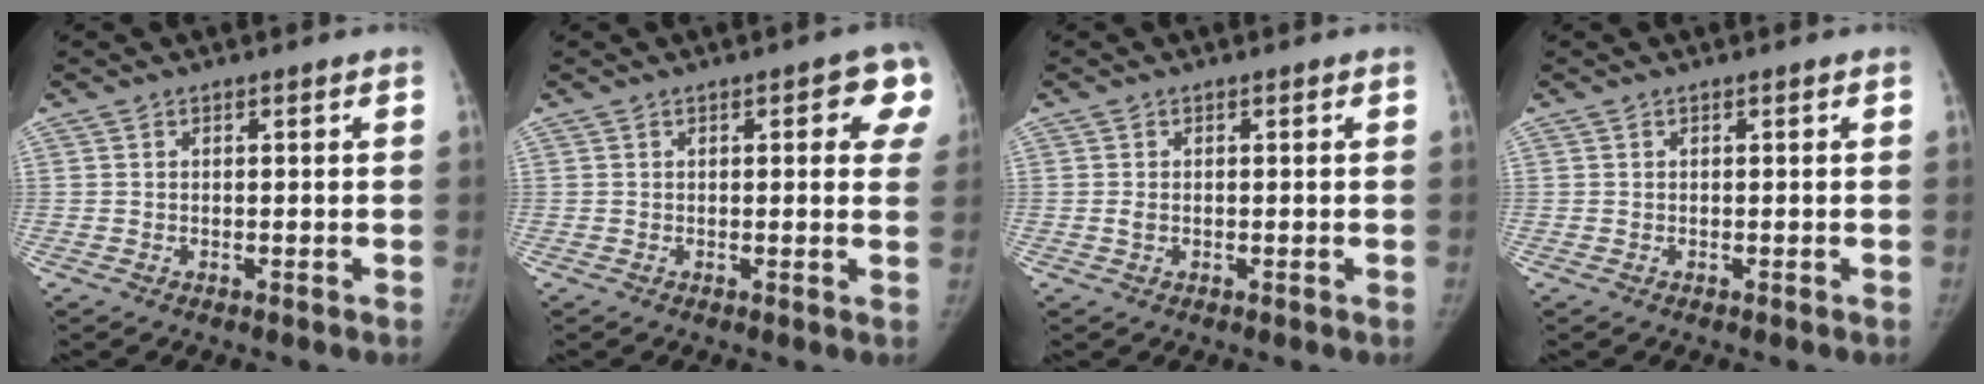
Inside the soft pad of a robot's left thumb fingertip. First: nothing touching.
{"total": 7.6, "force": [2.7, 2.9, 6.5], "torque": [-0.044, -0.003, 0.023]}
{"total": 1.2, "force": [-0.1, 0.8, 0.8], "torque": [-0.012, 0.000, -0.002]}
{"total": 0.0}